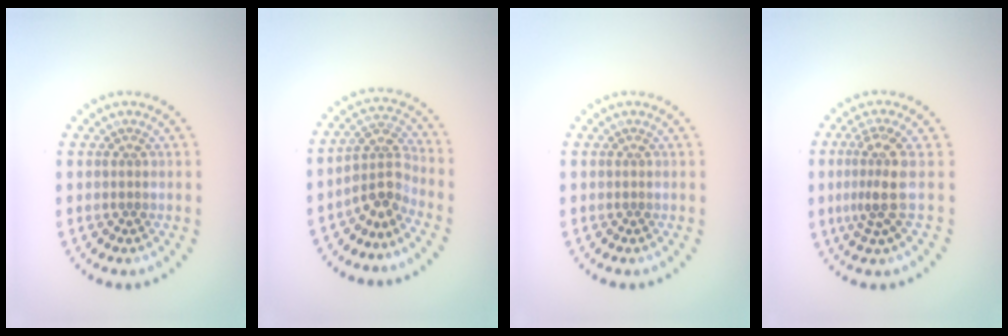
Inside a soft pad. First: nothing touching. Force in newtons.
{"total": 3.0, "press": 2.2, "slide": 2.1}
{"total": 0.0}
{"total": 3.1, "press": 2.3, "slide": 2.1}